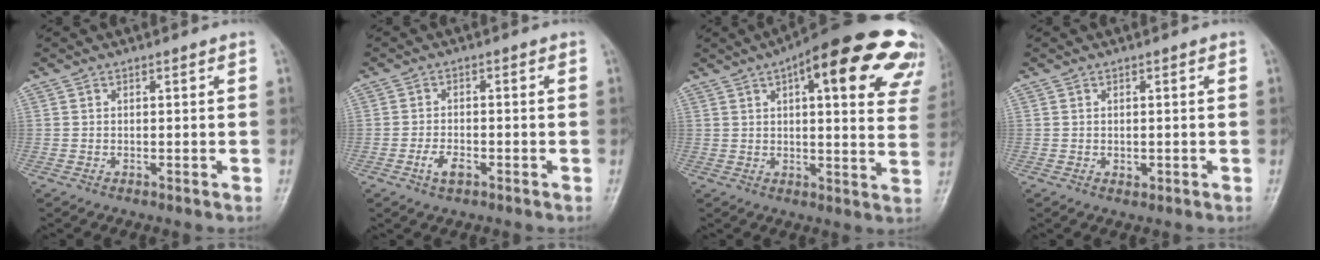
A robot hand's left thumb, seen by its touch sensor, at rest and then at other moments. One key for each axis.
{"total": 3.2, "fx": -1.7, "fy": 1.6, "fz": 2.2, "tx": -0.041, "ty": 0.009, "tz": -0.031}
{"total": 25.7, "fx": 13.6, "fy": 8.2, "fz": 20.3, "tx": -0.221, "ty": -0.004, "tz": 0.157}
{"total": 0.8, "fx": -0.1, "fy": 0.7, "fz": 0.4, "tx": -0.001, "ty": 0.000, "tz": 0.001}